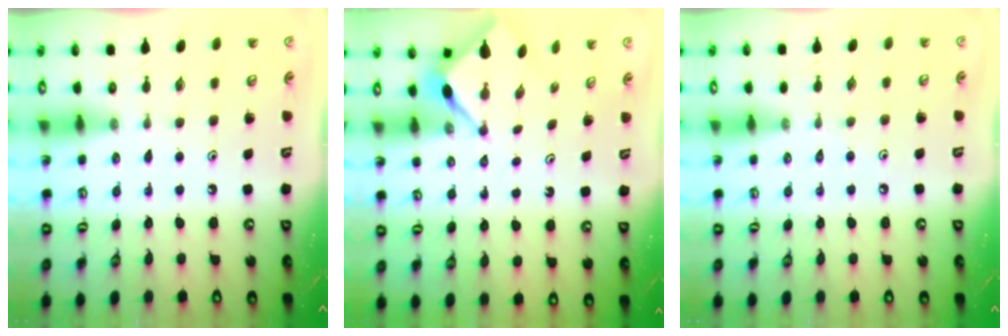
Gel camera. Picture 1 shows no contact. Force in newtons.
{"total": 3.1, "press": 3.1, "slide": 0.3}
{"total": 2.0, "press": 1.9, "slide": 0.4}